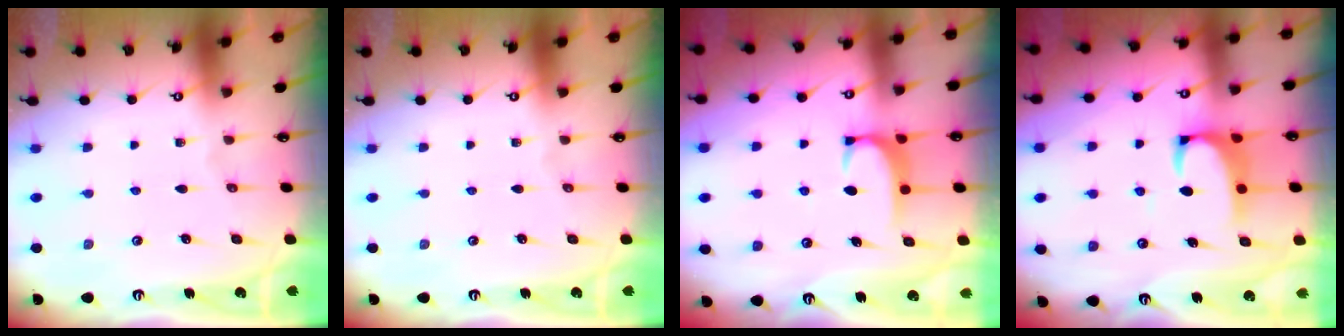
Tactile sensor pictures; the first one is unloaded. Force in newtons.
{"total": 0.0}
{"total": 1.6, "press": 1.6, "slide": 0.5}
{"total": 2.1, "press": 1.9, "slide": 1.0}